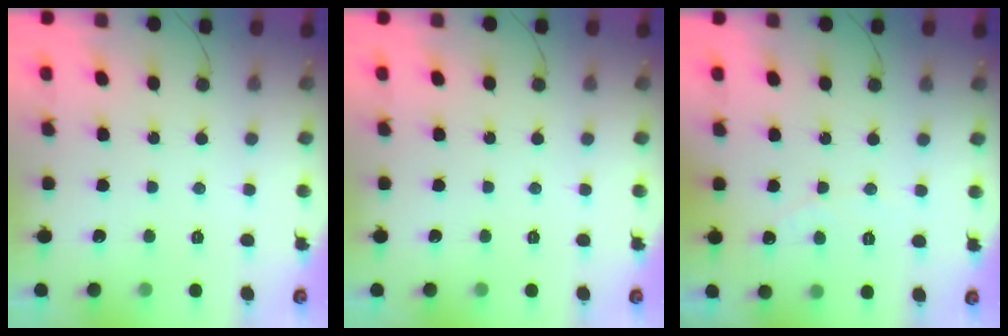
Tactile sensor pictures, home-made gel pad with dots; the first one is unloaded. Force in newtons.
{"total": 0.0}
{"total": 2.5, "press": 2.5, "slide": 0.1}